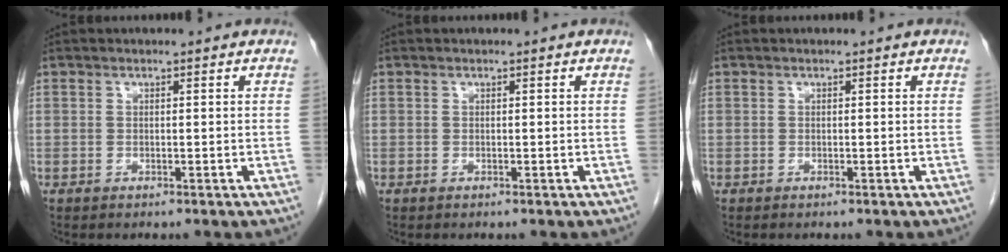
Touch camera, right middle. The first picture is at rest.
{"total": 0.0}
{"total": 0.0}